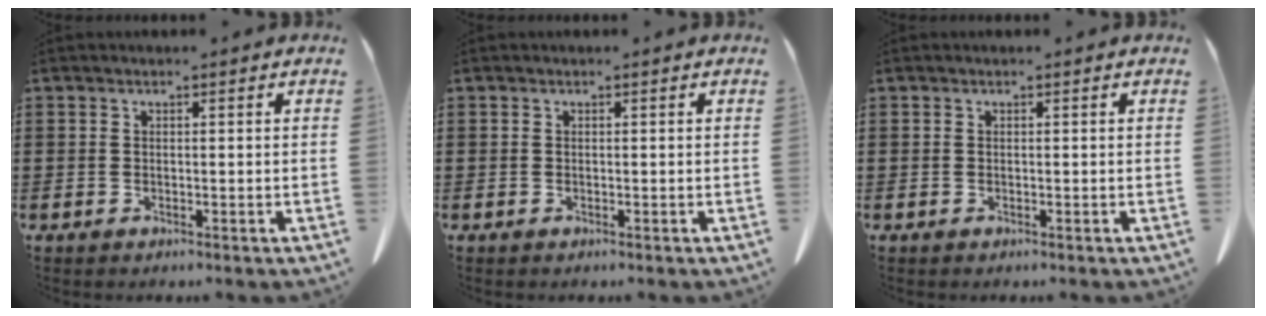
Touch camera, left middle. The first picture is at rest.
{"total": 0.0}
{"total": 0.0}